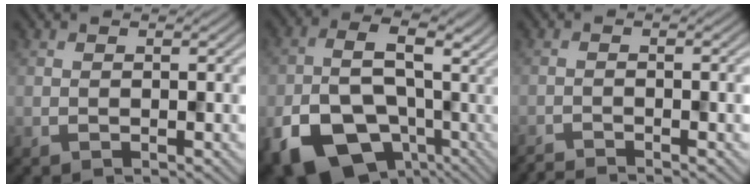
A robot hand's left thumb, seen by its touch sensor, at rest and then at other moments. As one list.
[{"total": 15.4, "force": [-5.4, 10.4, 9.9], "torque": [-0.177, -0.016, -0.081]}, {"total": 2.4, "force": [-2.0, 0.2, 1.4], "torque": [-0.023, 0.000, -0.042]}]